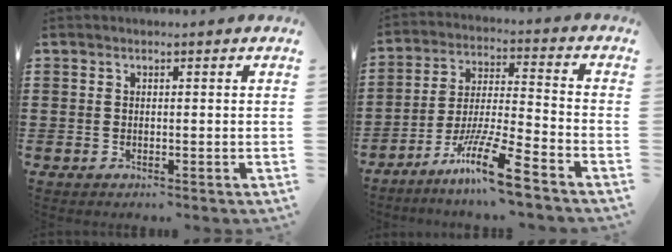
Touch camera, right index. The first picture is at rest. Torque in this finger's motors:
{"motor_torque": [1.50, -0.64, 0.59, 0.19]}